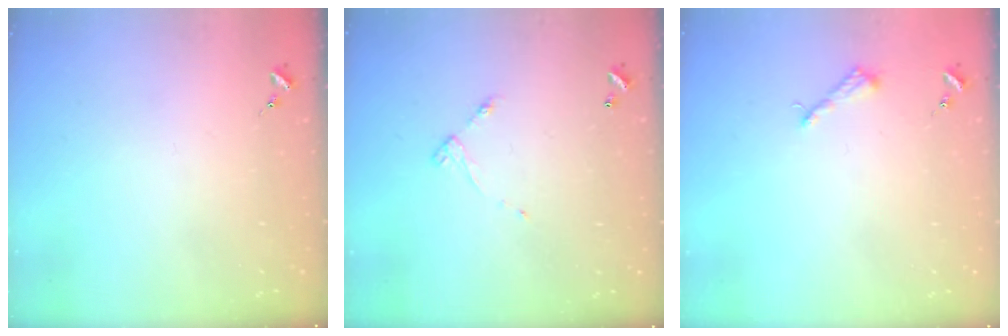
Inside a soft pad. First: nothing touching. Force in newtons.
{"total": 4.2, "press": 4.2, "slide": 0.2}
{"total": 4.2, "press": 4.1, "slide": 0.6}